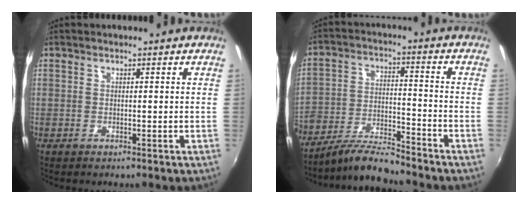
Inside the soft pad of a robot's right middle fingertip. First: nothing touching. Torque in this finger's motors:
{"motor_torque": [1.09, -1.05, 0.39, 0.21]}